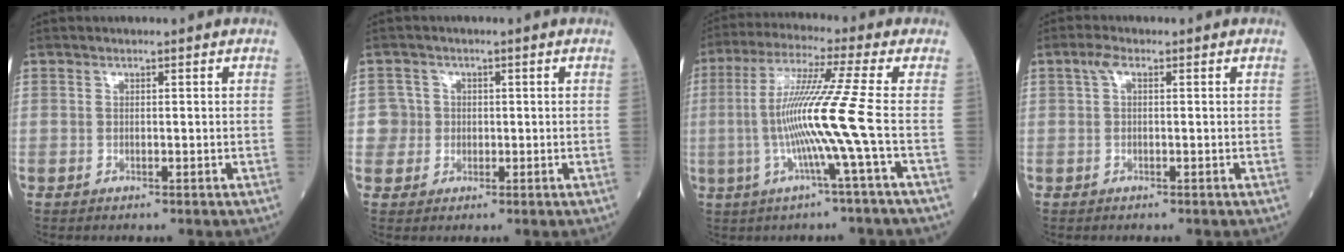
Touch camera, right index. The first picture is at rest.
{"total": 2.8, "force": [0.1, 2.8, -0.4], "torque": [0.020, 0.008, 0.001]}
{"total": 11.1, "force": [-1.7, -2.7, 10.6], "torque": [-0.212, 0.000, -0.033]}
{"total": 1.7, "force": [0.6, 0.5, 1.5], "torque": [-0.032, 0.014, 0.013]}